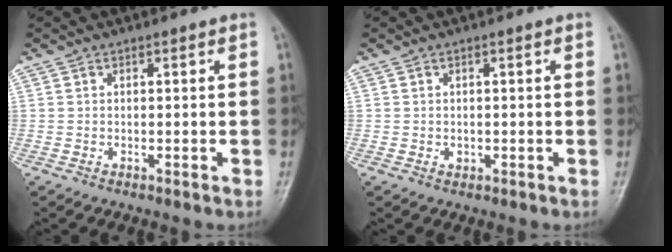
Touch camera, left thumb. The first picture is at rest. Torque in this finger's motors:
{"motor_torque": [-0.18, -0.17, 0.14, 0.11, 0.00]}